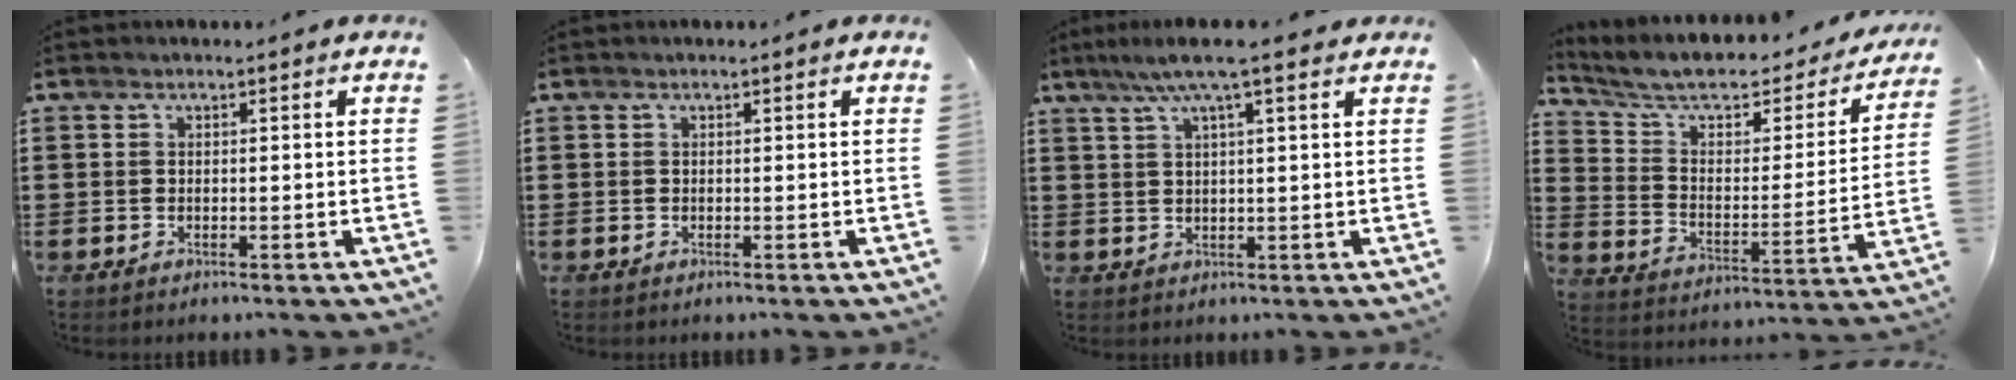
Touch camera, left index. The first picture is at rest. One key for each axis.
{"total": 0.0}
{"total": 5.8, "fx": 3.8, "fy": 0.4, "fz": 4.4, "tx": -0.095, "ty": 0.003, "tz": 0.066}
{"total": 7.6, "fx": 6.0, "fy": 2.7, "fz": 3.8, "tx": -0.093, "ty": -0.037, "tz": 0.099}